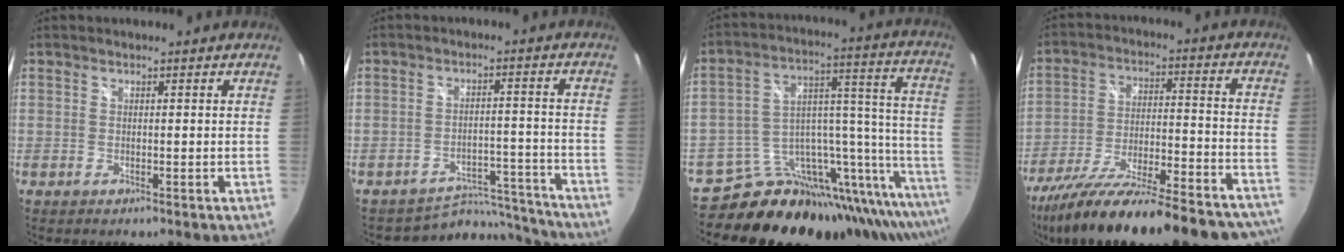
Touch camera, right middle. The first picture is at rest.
{"total": 10.5, "force": [-10.2, 2.4, -0.1], "torque": [0.003, 0.032, -0.141]}
{"total": 27.2, "force": [-19.5, 10.0, 16.0], "torque": [-0.193, 0.005, -0.291]}
{"total": 31.7, "force": [-26.9, 6.3, 15.6], "torque": [-0.257, -0.056, -0.380]}